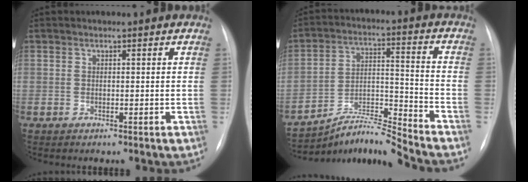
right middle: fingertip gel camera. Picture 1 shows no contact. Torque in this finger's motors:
{"motor_torque": [-0.71, -0.69, -0.12, -0.03]}